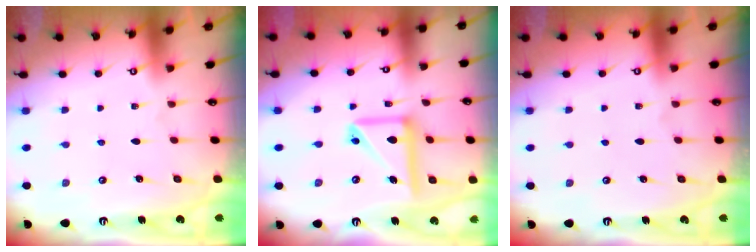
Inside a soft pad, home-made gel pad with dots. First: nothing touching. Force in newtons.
{"total": 14.0, "press": 13.9, "slide": 1.9}
{"total": 0.0}